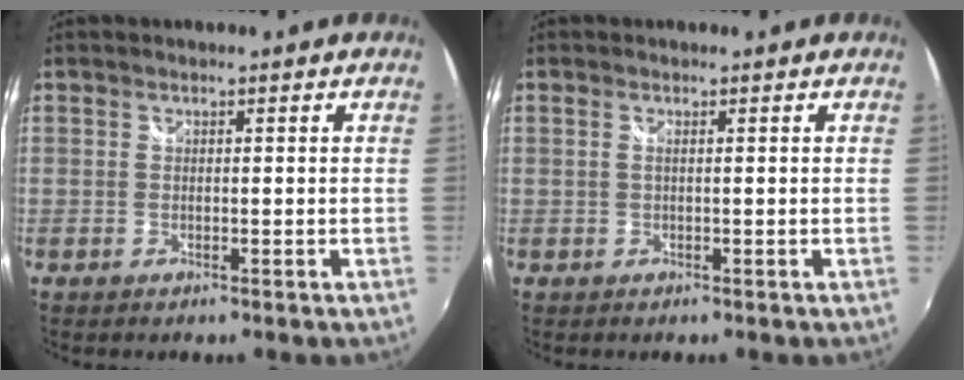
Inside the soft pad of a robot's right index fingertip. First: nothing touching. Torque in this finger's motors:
{"motor_torque": [-0.14, -0.18, 0.09, 0.01]}